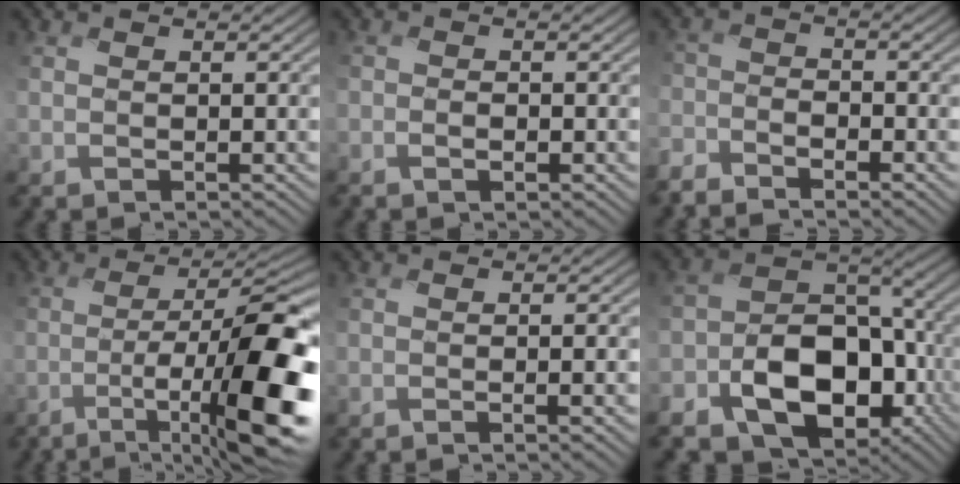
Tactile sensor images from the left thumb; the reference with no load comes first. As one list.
[{"total": 1.4, "force": [-0.7, 0.5, 1.1], "torque": [-0.022, 0.000, -0.013]}, {"total": 4.4, "force": [-4.1, 1.0, 1.1], "torque": [-0.030, -0.013, -0.092]}, {"total": 14.9, "force": [-4.9, 3.5, 13.6], "torque": [-0.201, -0.004, -0.080]}, {"total": 2.6, "force": [-0.3, 0.4, 2.5], "torque": [-0.039, 0.002, -0.006]}, {"total": 15.0, "force": [-6.0, 10.2, 9.1], "torque": [-0.163, -0.029, -0.100]}]